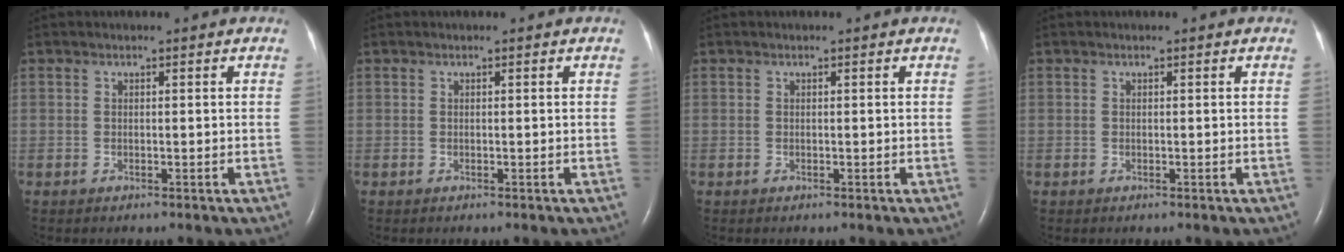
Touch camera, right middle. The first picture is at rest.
{"total": 0.0}
{"total": 0.0}
{"total": 0.0}